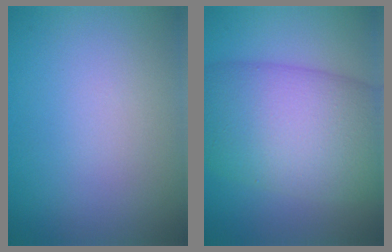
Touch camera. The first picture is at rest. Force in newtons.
{"total": 13.0, "press": 13.0, "slide": 0.1}